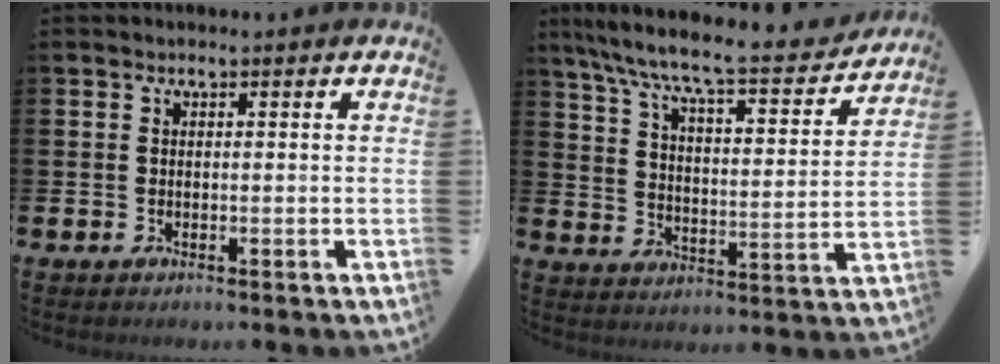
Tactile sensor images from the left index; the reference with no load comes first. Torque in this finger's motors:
{"motor_torque": [0.91, -1.23, 0.95, 0.21]}